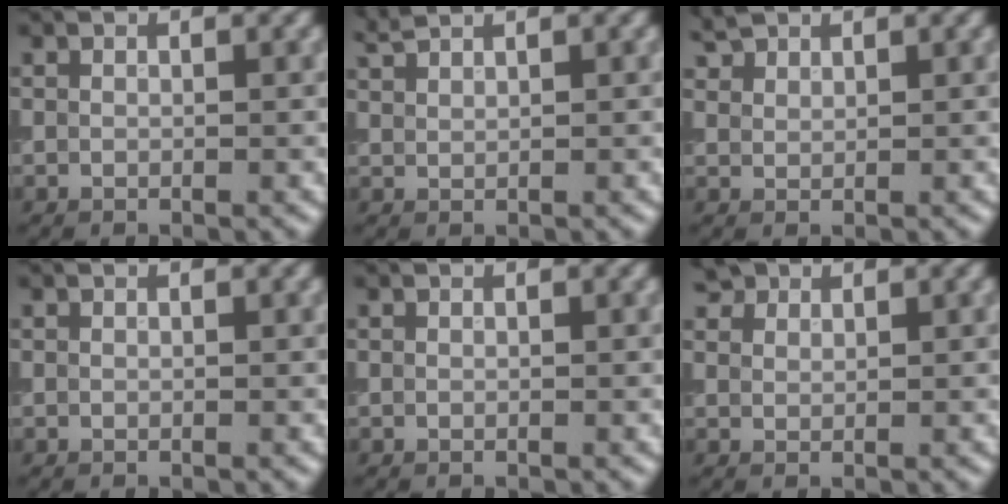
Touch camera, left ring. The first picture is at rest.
{"total": 1.5, "force": [1.4, 0.1, 0.4], "torque": [-0.011, 0.003, 0.034]}
{"total": 1.8, "force": [1.6, 0.7, 0.3], "torque": [-0.010, 0.009, 0.037]}
{"total": 0.0}
{"total": 0.0}
{"total": 2.2, "force": [1.8, 1.1, 0.6], "torque": [-0.017, -0.002, 0.038]}